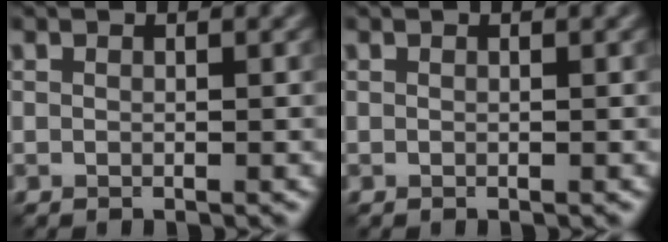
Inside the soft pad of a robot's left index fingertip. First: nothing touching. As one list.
[{"total": 0.0}]